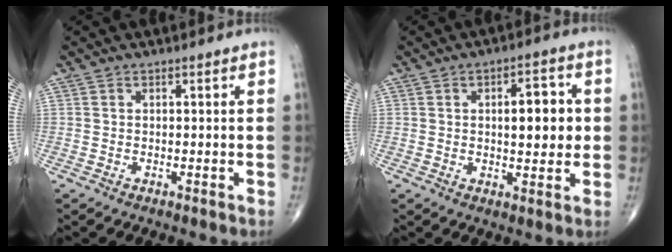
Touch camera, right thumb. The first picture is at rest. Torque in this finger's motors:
{"motor_torque": [-0.84, 1.07, 0.91, 0.73, 0.16]}